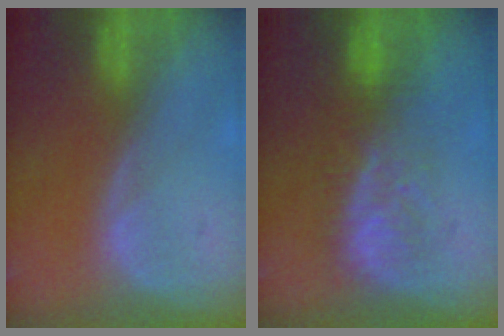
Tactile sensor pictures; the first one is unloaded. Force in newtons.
{"total": 6.2, "press": 6.0, "slide": 1.5}